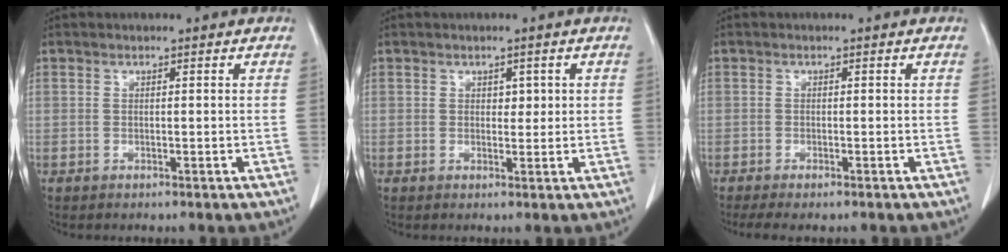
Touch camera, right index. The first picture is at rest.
{"total": 1.7, "force": [0.5, 1.1, 1.2], "torque": [-0.012, -0.001, 0.007]}
{"total": 4.4, "force": [-3.6, 0.8, 2.4], "torque": [-0.034, -0.012, -0.052]}